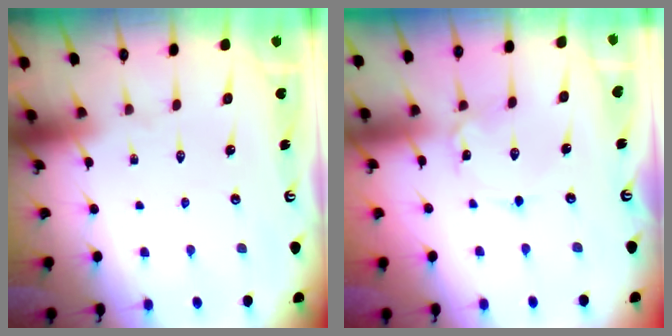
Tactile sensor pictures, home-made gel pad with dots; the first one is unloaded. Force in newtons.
{"total": 1.7, "press": 1.7, "slide": 0.1}